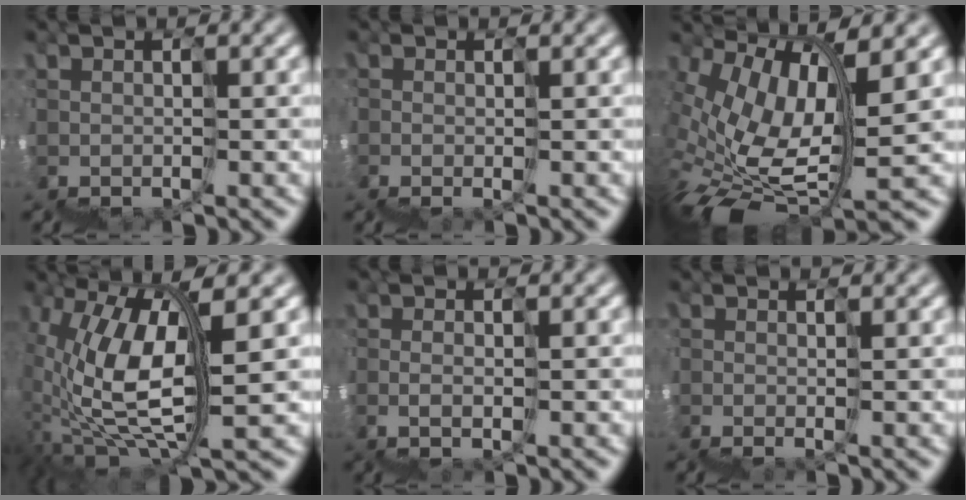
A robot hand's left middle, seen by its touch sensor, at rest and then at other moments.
{"total": 2.6, "force": [-0.6, 1.1, 2.3], "torque": [-0.024, -0.010, -0.008]}
{"total": 7.0, "force": [0.9, 2.3, 6.6], "torque": [-0.160, 0.002, 0.030]}
{"total": 6.4, "force": [0.3, 2.1, 6.0], "torque": [-0.142, 0.010, 0.003]}
{"total": 1.2, "force": [0.1, 0.3, 1.1], "torque": [-0.005, 0.004, 0.006]}
{"total": 2.9, "force": [-0.1, 1.3, 2.6], "torque": [-0.021, -0.002, -0.001]}